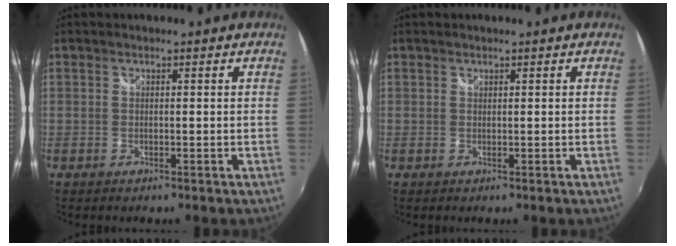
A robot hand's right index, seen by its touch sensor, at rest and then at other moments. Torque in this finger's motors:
{"motor_torque": [0.26, 0.04, -0.02, 0.00]}